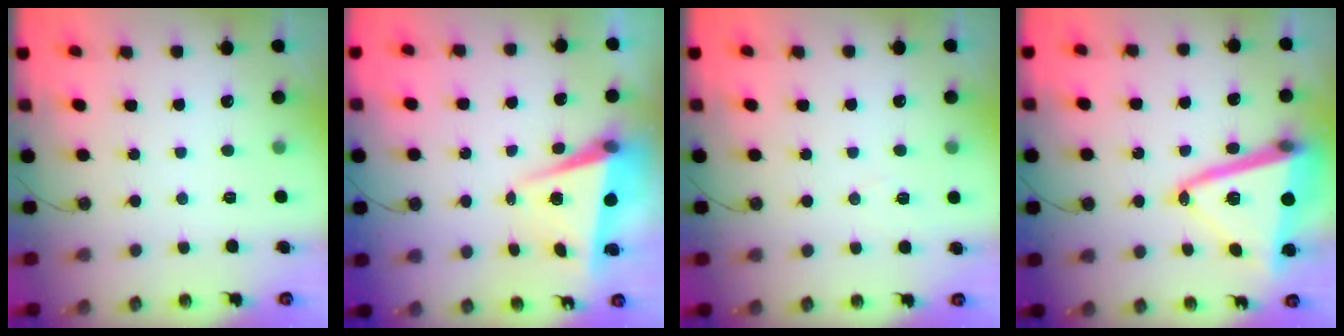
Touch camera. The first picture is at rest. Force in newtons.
{"total": 5.7, "press": 5.3, "slide": 2.0}
{"total": 5.8, "press": 5.1, "slide": 2.7}
{"total": 17.8, "press": 17.6, "slide": 2.6}